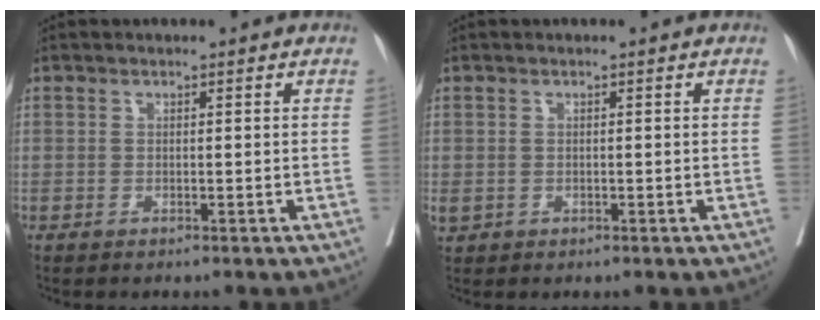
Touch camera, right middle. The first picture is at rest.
{"total": 1.4, "force": [0.0, 1.3, 0.7], "torque": [-0.014, 0.005, 0.009]}